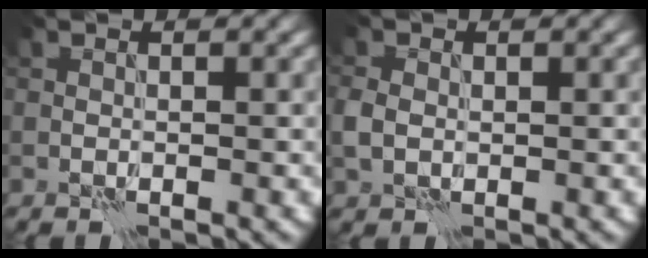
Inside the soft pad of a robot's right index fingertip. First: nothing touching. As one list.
[{"total": 2.0, "force": [-0.2, 1.7, 1.1], "torque": [-0.027, 0.002, -0.006]}]